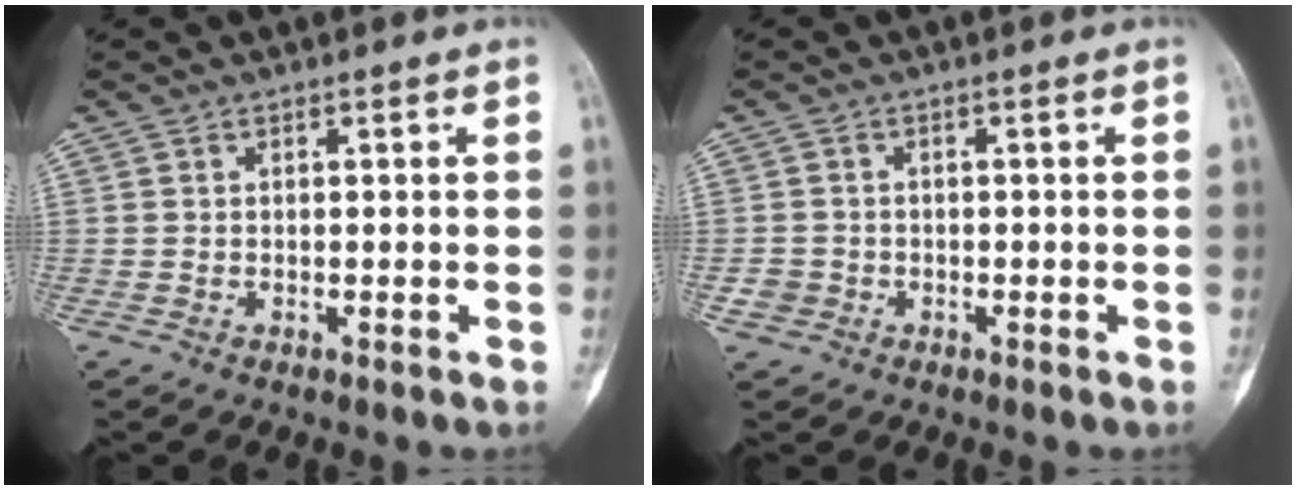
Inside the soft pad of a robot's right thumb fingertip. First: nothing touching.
{"total": 2.2, "force": [-0.9, 2.0, 0.3], "torque": [0.002, 0.010, -0.020]}